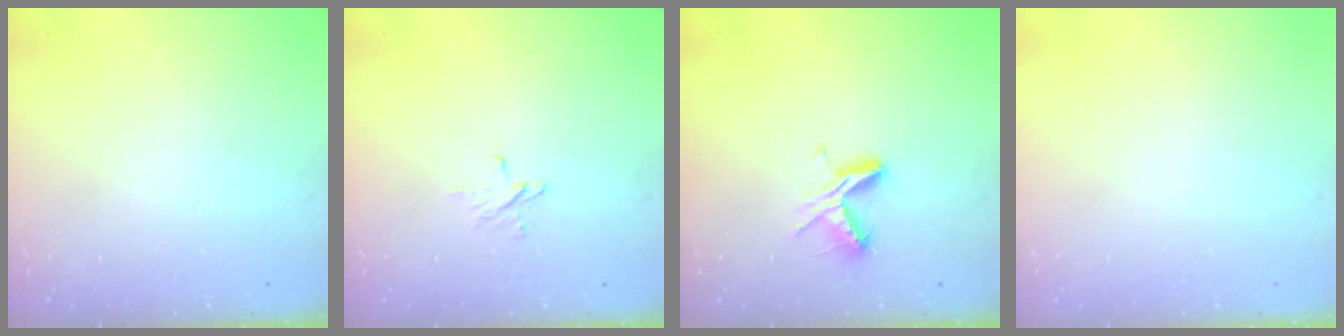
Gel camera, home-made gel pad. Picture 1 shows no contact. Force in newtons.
{"total": 3.7, "press": 3.7, "slide": 0.3}
{"total": 7.1, "press": 7.0, "slide": 0.5}
{"total": 0.0}